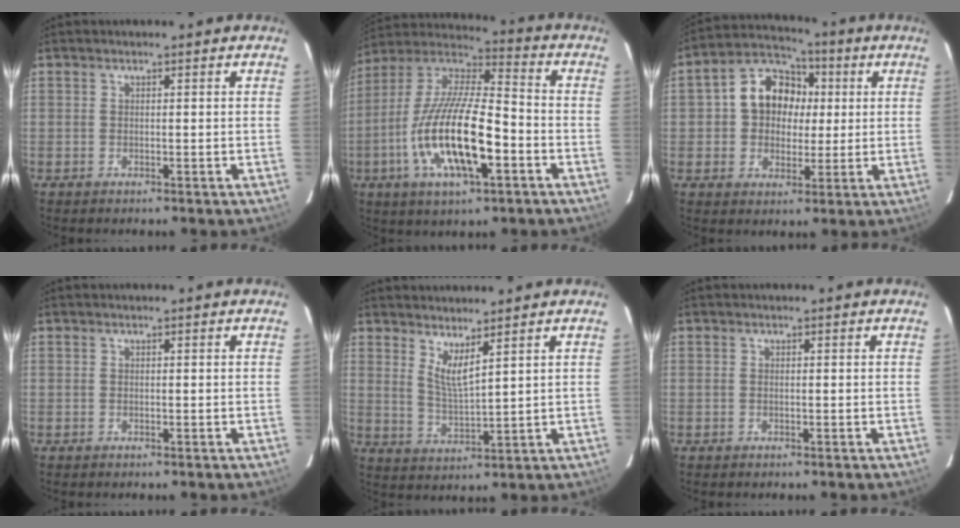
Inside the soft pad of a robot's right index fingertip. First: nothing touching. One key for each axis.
{"total": 19.9, "fx": -6.5, "fy": 6.1, "fz": 17.8, "tx": -0.351, "ty": -0.019, "tz": -0.124}
{"total": 10.7, "fx": 1.2, "fy": 9.1, "fz": 5.5, "tx": -0.115, "ty": 0.040, "tz": 0.020}
{"total": 0.0}
{"total": 4.9, "fx": 3.5, "fy": 0.3, "fz": 3.3, "tx": -0.063, "ty": -0.015, "tz": 0.063}
{"total": 0.0}